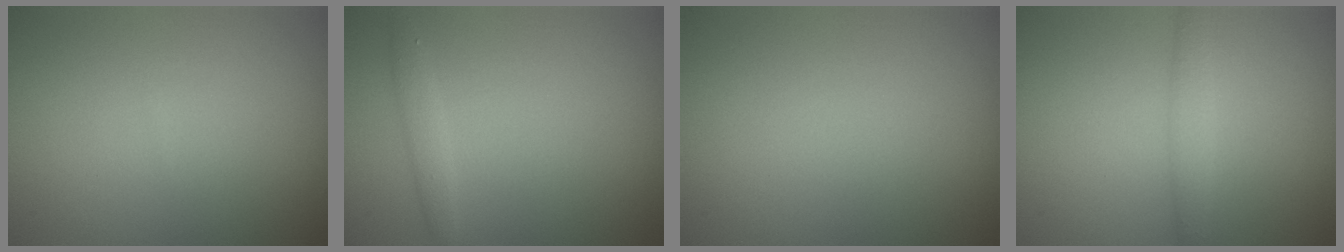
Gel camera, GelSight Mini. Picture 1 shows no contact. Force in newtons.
{"total": 1.1, "press": 1.1, "slide": 0.0}
{"total": 0.0}
{"total": 1.5, "press": 1.5, "slide": 0.1}